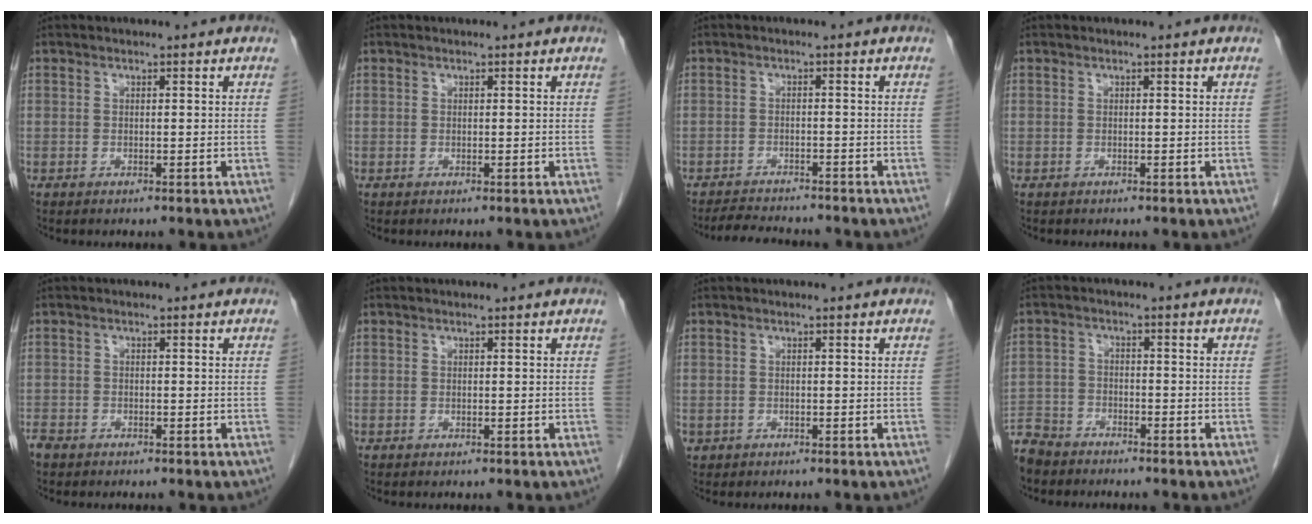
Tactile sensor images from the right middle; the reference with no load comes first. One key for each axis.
{"total": 0.0}
{"total": 6.1, "fx": -5.8, "fy": 0.9, "fz": 1.6, "tx": -0.026, "ty": -0.011, "tz": -0.091}
{"total": 0.0}
{"total": 2.0, "fx": -1.6, "fy": 1.0, "fz": 0.5, "tx": -0.013, "ty": -0.002, "tz": -0.028}
{"total": 0.0}
{"total": 0.9, "fx": -0.3, "fy": 0.8, "fz": 0.2, "tx": -0.006, "ty": 0.003, "tz": 0.002}
{"total": 7.0, "fx": -6.2, "fy": 2.9, "fz": 1.2, "tx": -0.028, "ty": -0.008, "tz": -0.118}